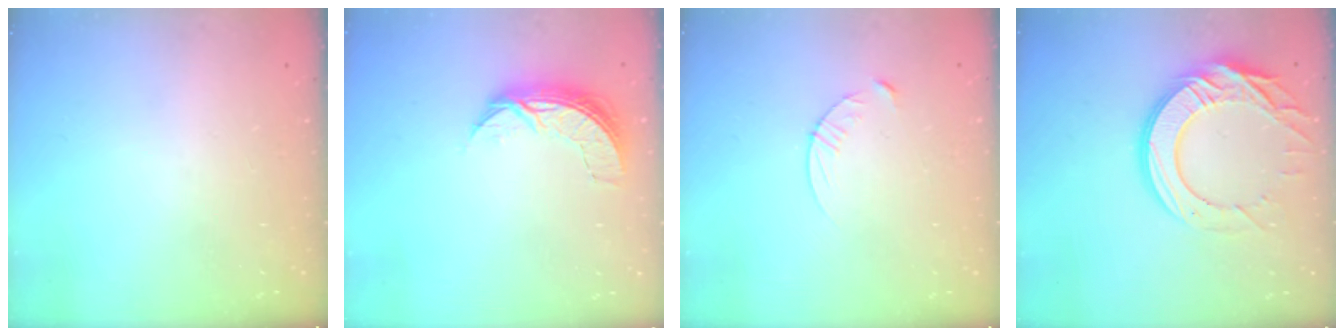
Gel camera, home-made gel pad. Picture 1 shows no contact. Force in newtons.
{"total": 7.4, "press": 7.3, "slide": 0.5}
{"total": 4.6, "press": 4.6, "slide": 0.5}
{"total": 17.9, "press": 17.8, "slide": 1.9}